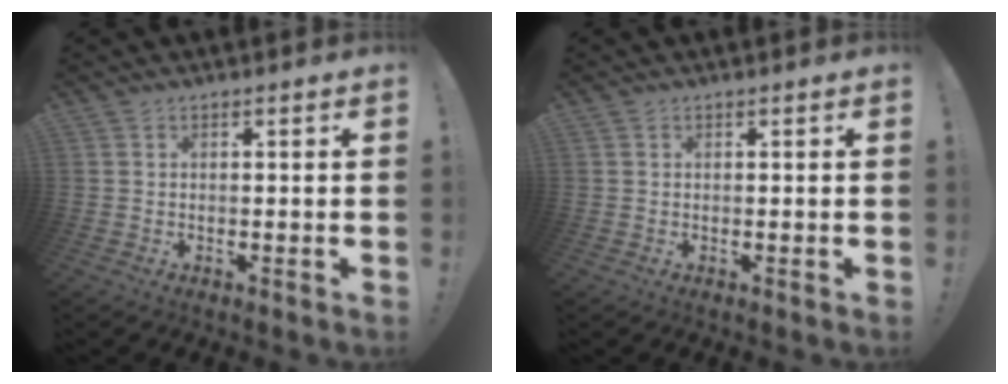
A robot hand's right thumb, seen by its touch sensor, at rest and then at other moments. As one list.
[{"total": 0.0}]